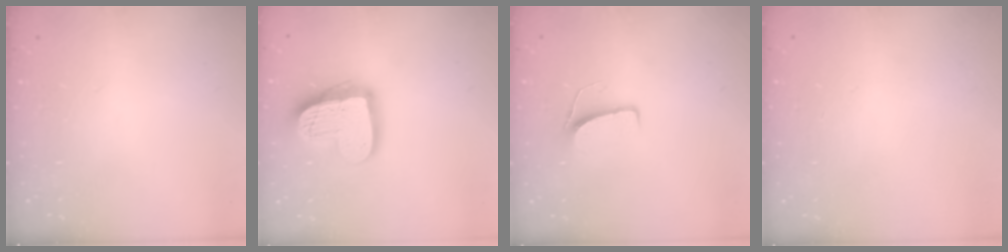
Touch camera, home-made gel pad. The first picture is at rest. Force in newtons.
{"total": 20.0, "press": 20.0, "slide": 1.7}
{"total": 6.4, "press": 6.4, "slide": 0.6}
{"total": 0.0}